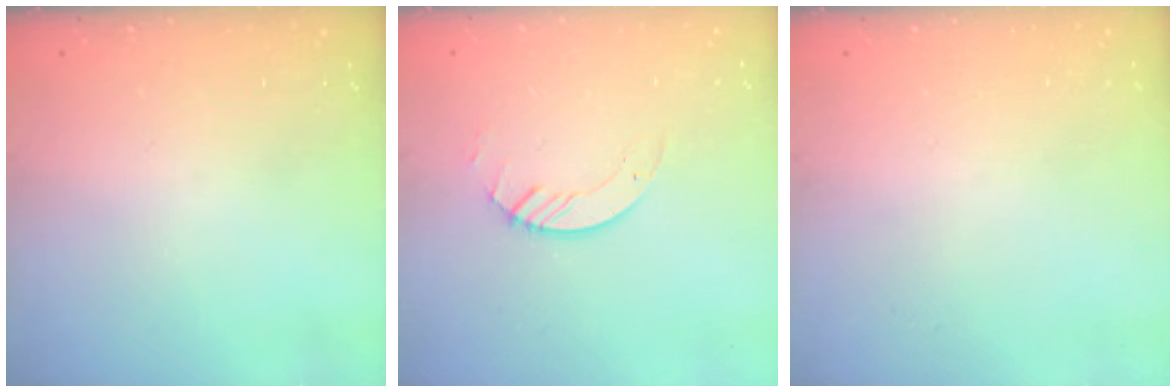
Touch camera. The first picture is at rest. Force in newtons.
{"total": 2.8, "press": 2.8, "slide": 0.3}
{"total": 0.0}